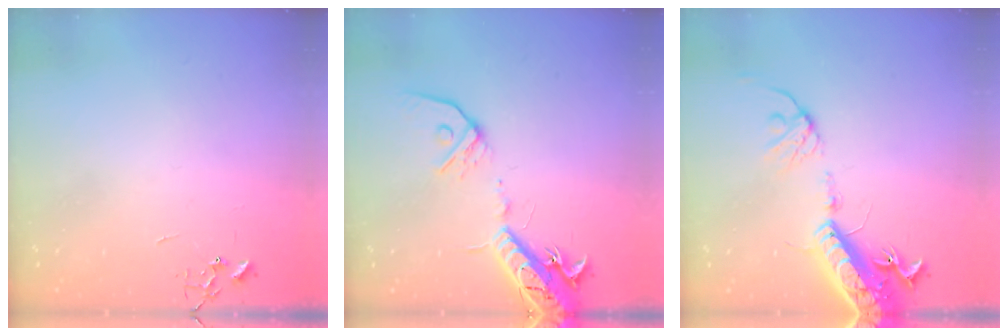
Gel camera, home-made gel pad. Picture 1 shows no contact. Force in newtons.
{"total": 16.6, "press": 16.3, "slide": 3.5}
{"total": 17.9, "press": 17.4, "slide": 4.2}